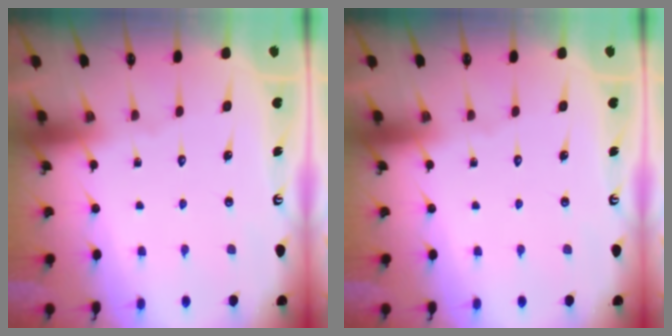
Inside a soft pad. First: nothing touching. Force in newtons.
{"total": 0.0}